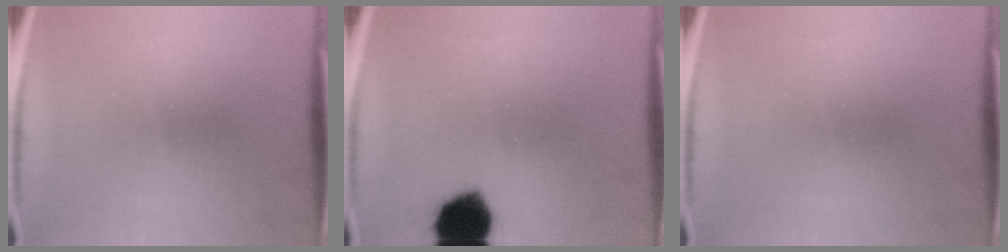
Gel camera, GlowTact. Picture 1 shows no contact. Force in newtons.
{"total": 13.1}
{"total": 0.0}